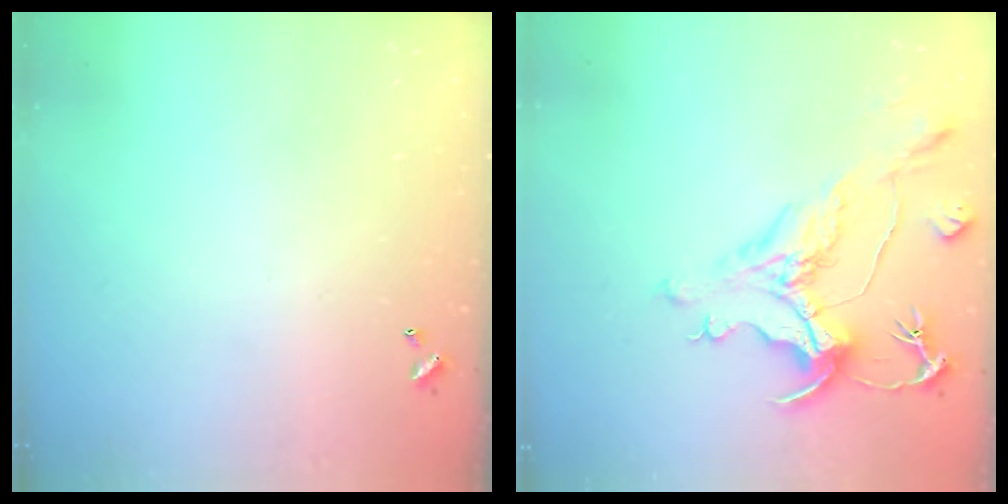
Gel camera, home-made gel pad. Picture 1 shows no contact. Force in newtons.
{"total": 1.9, "press": 0.8, "slide": 1.8}